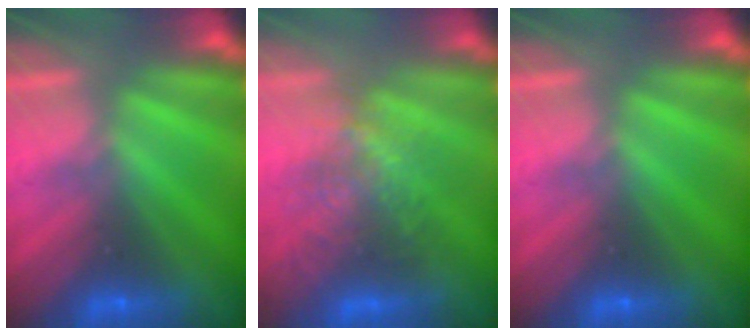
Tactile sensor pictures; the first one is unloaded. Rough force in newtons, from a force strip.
{"total": 3.1}
{"total": 0.0}